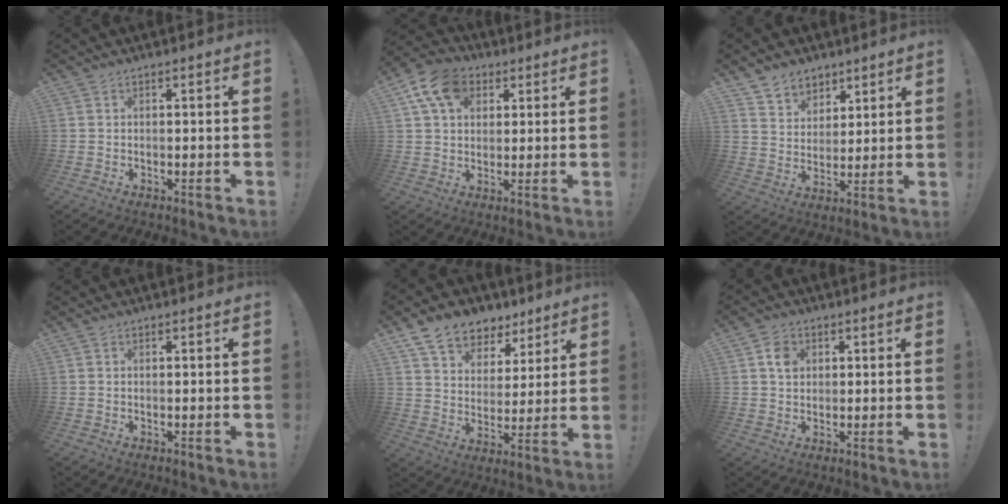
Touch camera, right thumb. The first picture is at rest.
{"total": 12.9, "force": [5.3, 9.4, 7.2], "torque": [-0.118, -0.008, 0.105]}
{"total": 8.0, "force": [6.0, 5.4, 0.4], "torque": [-0.008, -0.051, 0.118]}
{"total": 0.0}
{"total": 11.5, "force": [8.1, 7.4, 3.4], "torque": [-0.064, -0.051, 0.156]}
{"total": 4.8, "force": [1.5, 4.1, 2.0], "torque": [-0.018, -0.002, 0.023]}